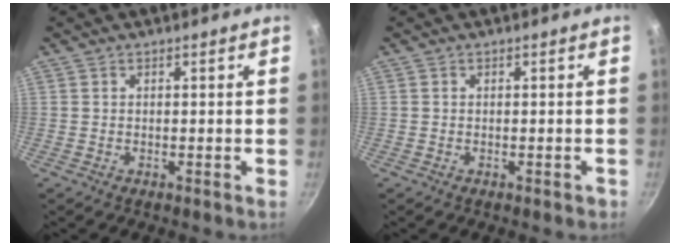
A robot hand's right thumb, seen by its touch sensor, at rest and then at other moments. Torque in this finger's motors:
{"motor_torque": [0.37, 0.10, -0.10, 0.05, 0.03]}